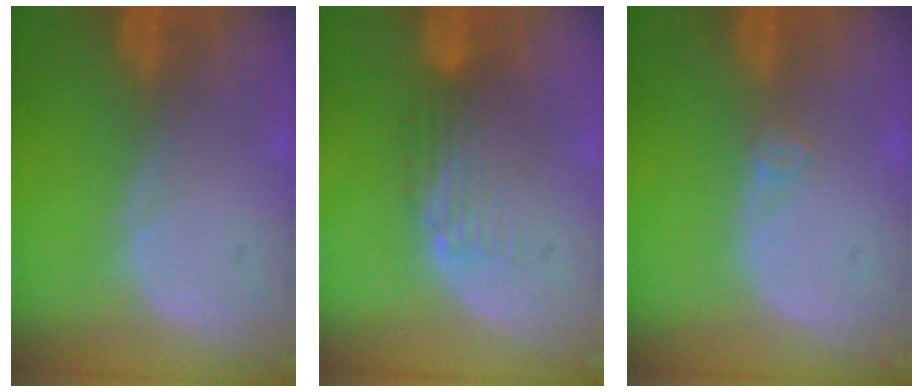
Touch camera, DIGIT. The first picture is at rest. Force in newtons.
{"total": 4.8, "press": 4.2, "slide": 2.5}
{"total": 1.3, "press": 1.1, "slide": 0.7}